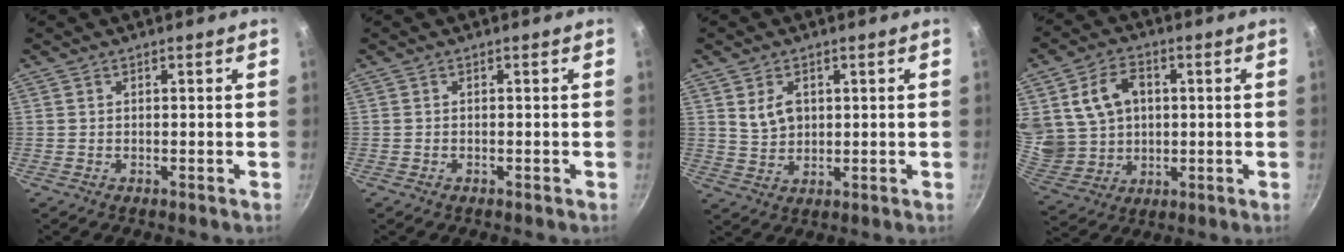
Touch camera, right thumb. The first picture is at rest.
{"total": 0.0}
{"total": 5.1, "force": [1.6, 3.6, 3.2], "torque": [-0.044, -0.010, 0.034]}
{"total": 14.6, "force": [3.2, 11.5, 8.3], "torque": [-0.144, -0.005, 0.074]}